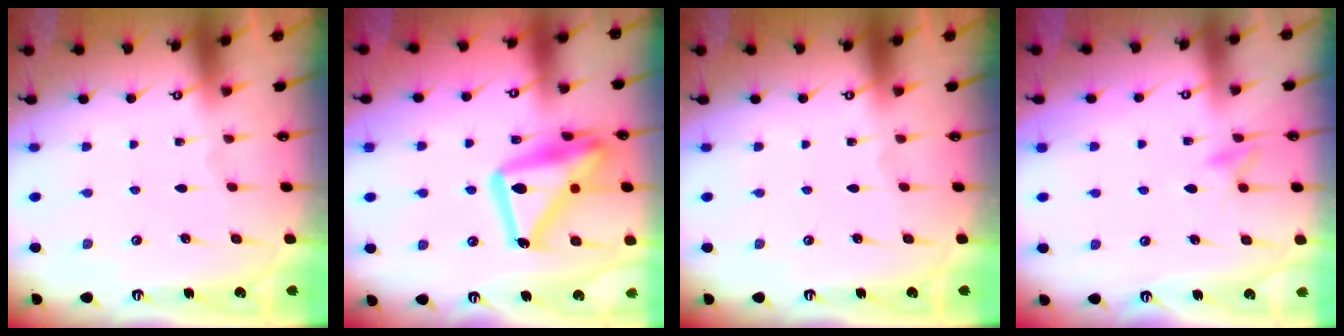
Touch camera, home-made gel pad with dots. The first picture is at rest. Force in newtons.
{"total": 19.4, "press": 19.3, "slide": 1.5}
{"total": 0.0}
{"total": 9.3, "press": 9.3, "slide": 0.9}